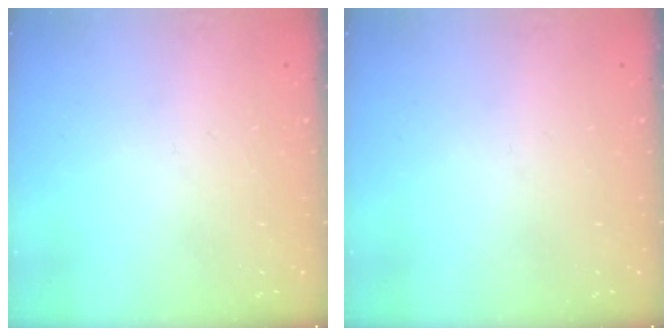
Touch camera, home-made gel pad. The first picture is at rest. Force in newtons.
{"total": 0.0}